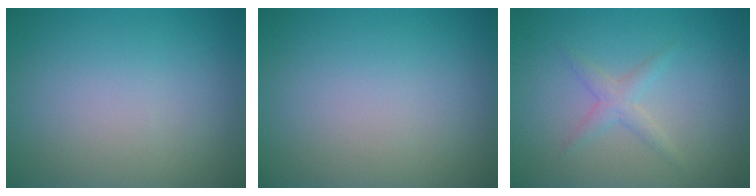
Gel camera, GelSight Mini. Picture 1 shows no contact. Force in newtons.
{"total": 0.0}
{"total": 1.6, "press": 1.6, "slide": 0.0}